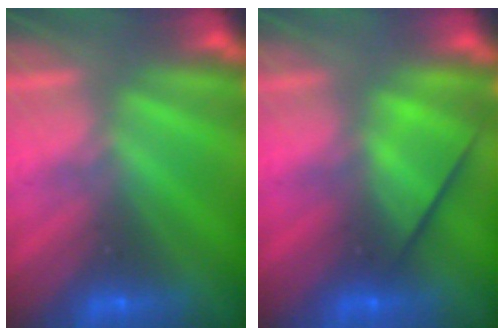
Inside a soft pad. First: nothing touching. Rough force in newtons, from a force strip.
{"total": 2.5}